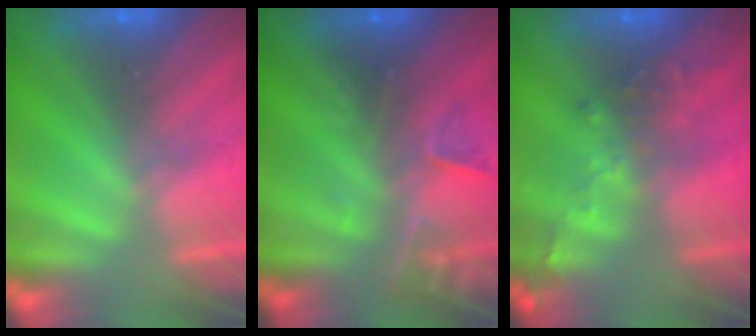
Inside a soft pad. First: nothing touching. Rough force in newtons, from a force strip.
{"total": 2.3}
{"total": 2.7}